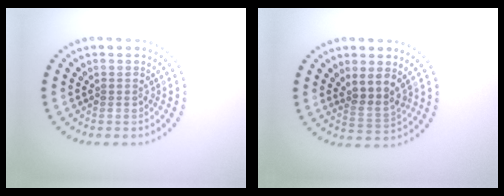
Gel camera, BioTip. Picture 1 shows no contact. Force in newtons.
{"total": 3.0, "press": 2.6, "slide": 1.4}